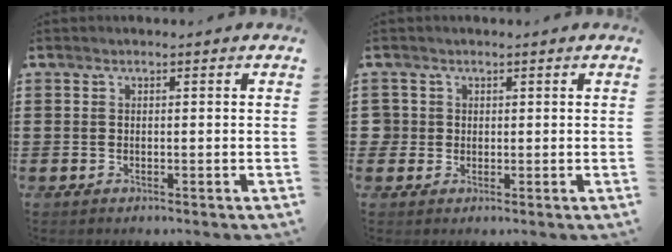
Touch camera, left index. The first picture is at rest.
{"total": 2.0, "force": [0.4, 2.0, 0.2], "torque": [-0.014, 0.009, 0.005]}